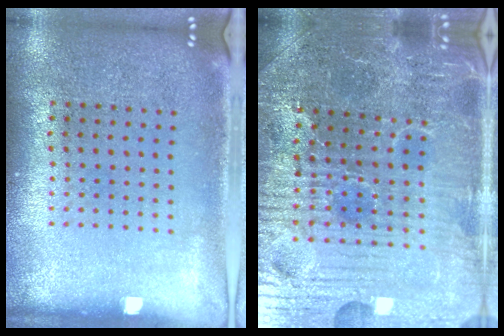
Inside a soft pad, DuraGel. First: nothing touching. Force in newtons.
{"total": 5.2, "press": 5.0, "slide": 1.4}